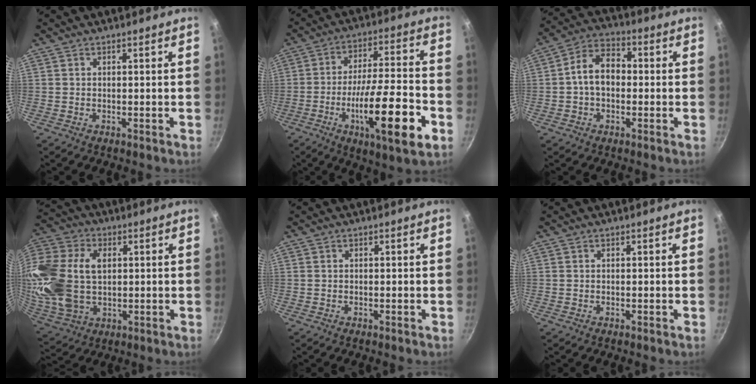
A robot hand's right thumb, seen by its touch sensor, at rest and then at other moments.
{"total": 19.1, "force": [-6.9, 4.6, 17.3], "torque": [-0.263, 0.027, -0.109]}
{"total": 8.9, "force": [-0.3, 6.2, 6.4], "torque": [-0.082, 0.031, -0.020]}
{"total": 23.3, "force": [2.9, 16.1, 16.6], "torque": [-0.366, 0.016, 0.058]}
{"total": 0.0}
{"total": 0.0}